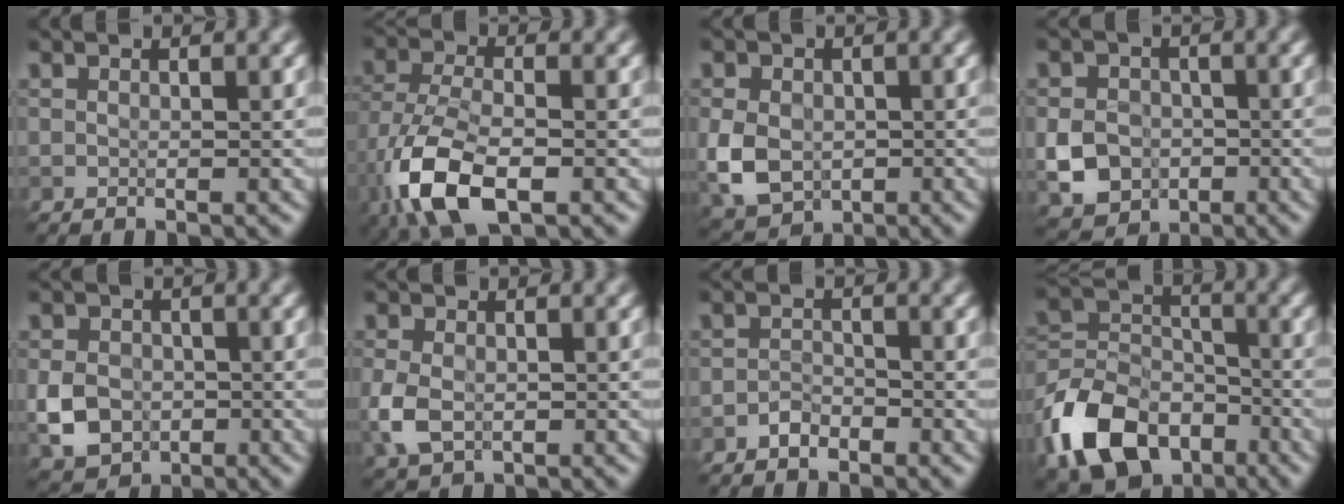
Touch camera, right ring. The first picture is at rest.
{"total": 8.8, "force": [-3.9, 4.0, 6.8], "torque": [-0.153, -0.011, -0.081]}
{"total": 5.5, "force": [-0.9, 4.2, 3.4], "torque": [-0.080, -0.010, -0.019]}
{"total": 4.7, "force": [-1.2, 3.9, 2.2], "torque": [-0.045, -0.002, -0.030]}
{"total": 4.7, "force": [-1.1, 3.8, 2.5], "torque": [-0.056, -0.005, -0.027]}
{"total": 3.7, "force": [-0.8, 2.6, 2.4], "torque": [-0.064, -0.010, -0.017]}
{"total": 1.5, "force": [-1.1, 0.8, 0.6], "torque": [-0.007, 0.005, -0.023]}
{"total": 10.2, "force": [-5.5, 6.7, 5.3], "torque": [-0.105, -0.004, -0.118]}